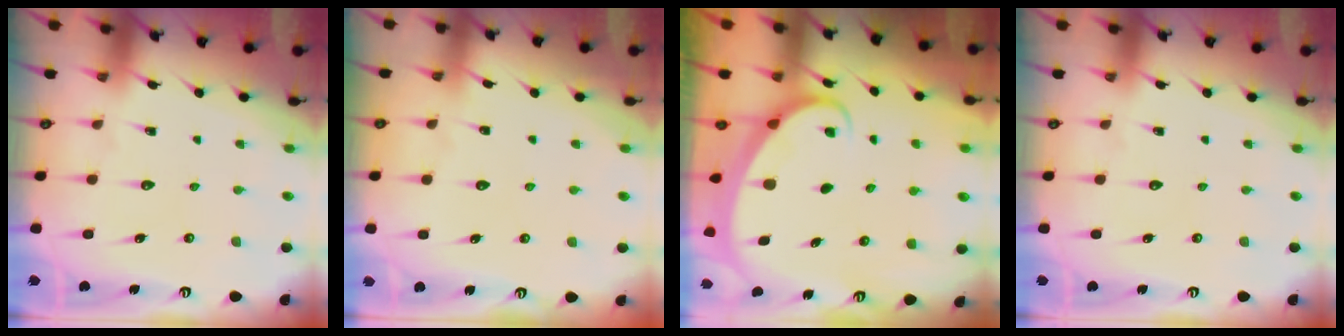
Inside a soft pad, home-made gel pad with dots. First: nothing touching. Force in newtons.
{"total": 1.8, "press": 1.8, "slide": 0.3}
{"total": 1.8, "press": 1.8, "slide": 0.2}
{"total": 0.0}